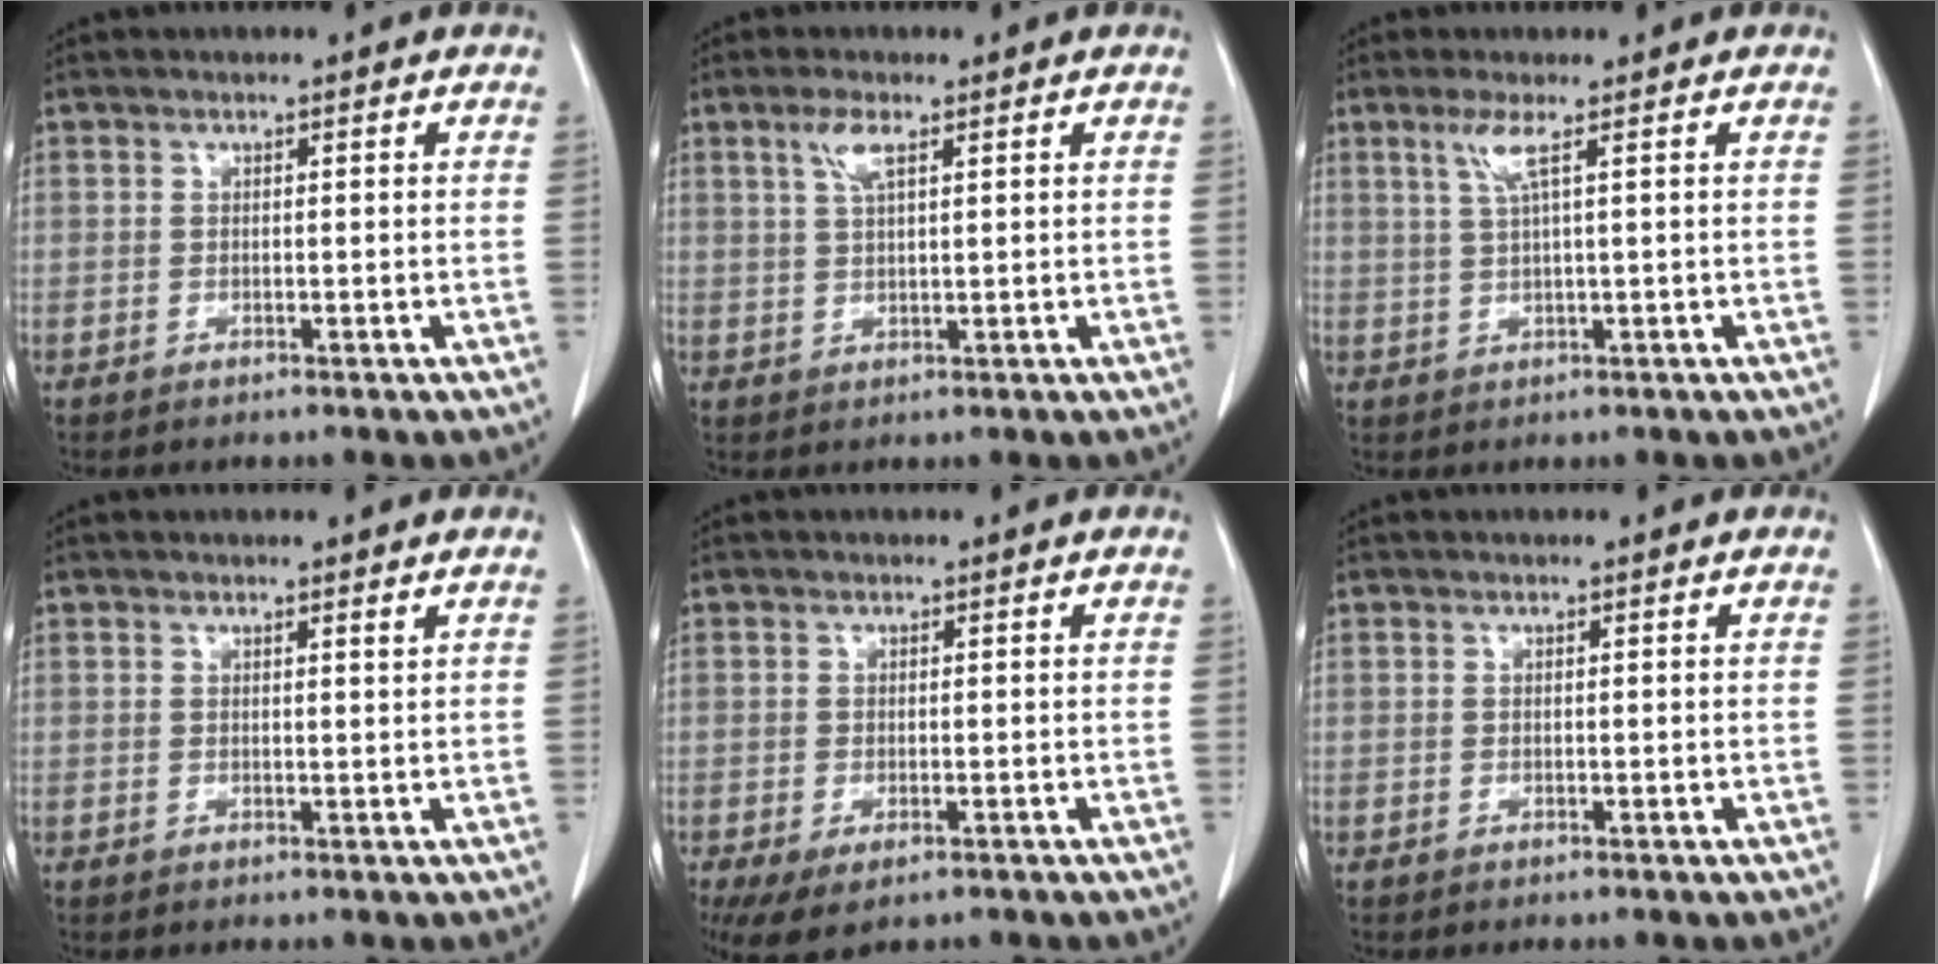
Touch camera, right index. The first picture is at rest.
{"total": 3.9, "force": [2.0, 1.2, 3.2], "torque": [-0.072, 0.008, 0.043]}
{"total": 3.5, "force": [1.4, 0.0, 3.2], "torque": [-0.071, 0.005, 0.034]}
{"total": 0.8, "force": [0.6, 0.2, 0.5], "torque": [-0.015, 0.001, 0.011]}
{"total": 8.2, "force": [-4.5, 4.3, 5.4], "torque": [-0.122, -0.014, -0.069]}
{"total": 0.0}